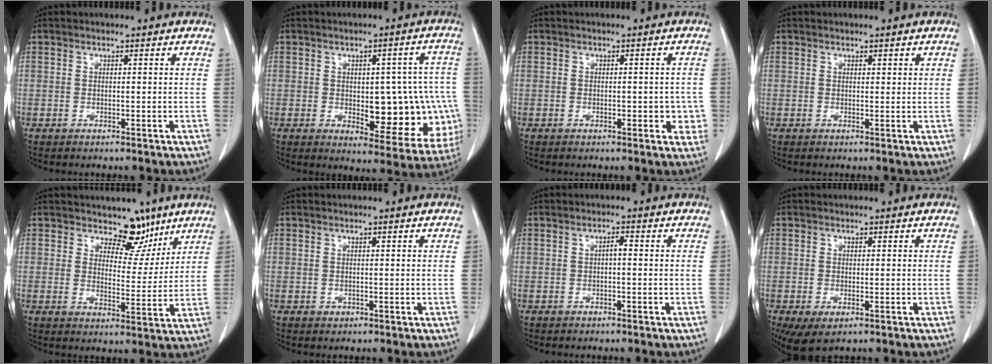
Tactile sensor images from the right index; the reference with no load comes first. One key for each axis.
{"total": 15.2, "fx": -2.2, "fy": 6.4, "fz": 13.6, "tx": -0.132, "ty": 0.021, "tz": -0.006}
{"total": 3.5, "fx": -0.9, "fy": 1.8, "fz": 2.8, "tx": -0.020, "ty": 0.005, "tz": -0.010}
{"total": 1.0, "fx": 0.6, "fy": 0.4, "fz": 0.7, "tx": -0.008, "ty": 0.001, "tz": 0.008}
{"total": 6.4, "fx": 4.9, "fy": 3.4, "fz": 2.4, "tx": -0.016, "ty": -0.009, "tz": 0.077}
{"total": 0.5, "fx": 0.0, "fy": 0.5, "fz": 0.2, "tx": 0.002, "ty": 0.002, "tz": 0.001}
{"total": 1.2, "fx": -0.1, "fy": 0.3, "fz": 1.2, "tx": -0.020, "ty": 0.004, "tz": -0.002}
{"total": 4.1, "fx": -1.8, "fy": 1.8, "fz": 3.2, "tx": -0.054, "ty": -0.011, "tz": -0.021}